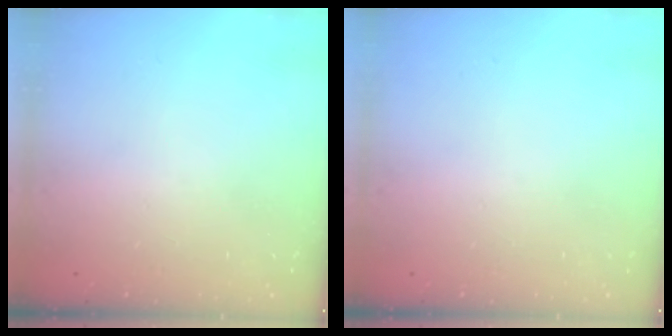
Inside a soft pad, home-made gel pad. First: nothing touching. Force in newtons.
{"total": 0.0}